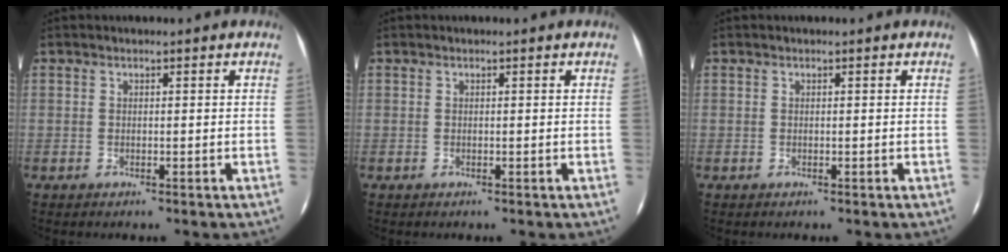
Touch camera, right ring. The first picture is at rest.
{"total": 0.0}
{"total": 0.0}